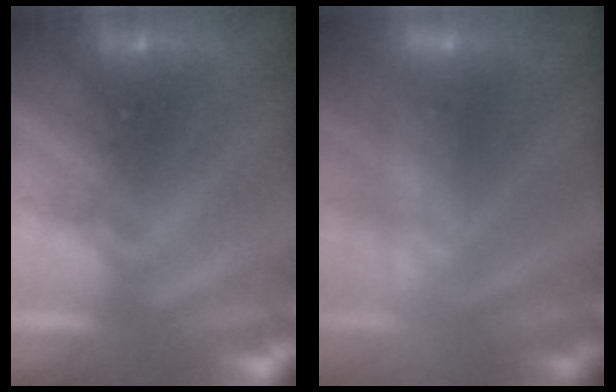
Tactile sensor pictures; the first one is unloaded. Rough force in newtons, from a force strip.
{"total": 2.4}